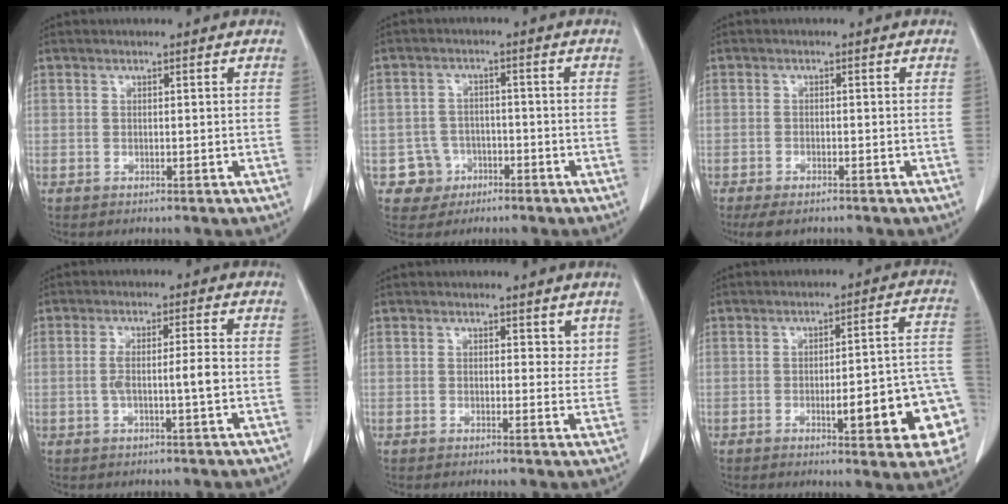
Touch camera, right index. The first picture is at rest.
{"total": 4.7, "force": [-2.1, 4.2, -0.2], "torque": [0.012, 0.017, -0.031]}
{"total": 4.1, "force": [-3.2, 1.4, 2.1], "torque": [-0.031, -0.007, -0.046]}
{"total": 4.3, "force": [-0.8, 0.0, 4.3], "torque": [-0.085, 0.006, -0.010]}
{"total": 2.6, "force": [1.9, 1.6, 0.9], "torque": [0.006, -0.007, 0.022]}
{"total": 13.7, "force": [-4.3, 2.3, 12.8], "torque": [-0.104, 0.026, -0.047]}